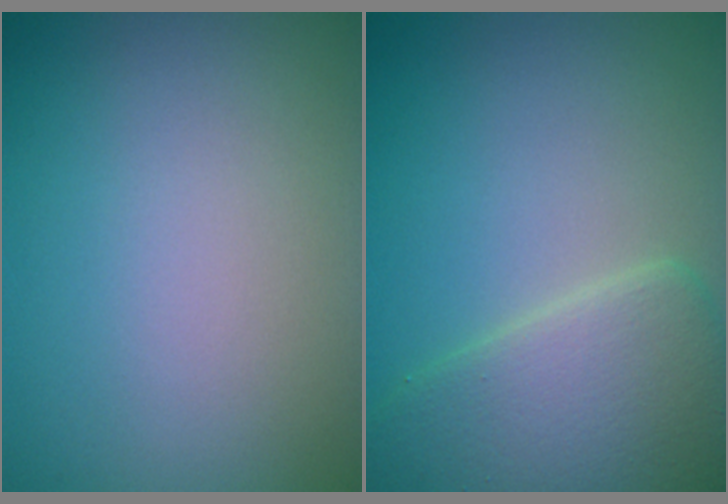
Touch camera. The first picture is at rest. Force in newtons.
{"total": 6.3, "press": 6.3, "slide": 0.4}